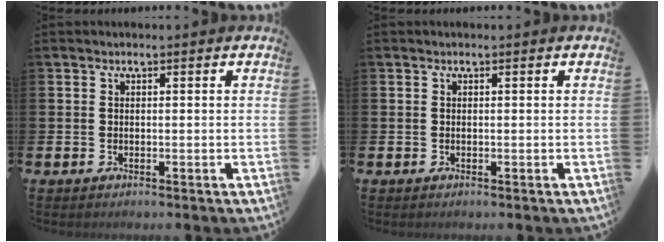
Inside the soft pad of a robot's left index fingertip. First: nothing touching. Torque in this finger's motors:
{"motor_torque": [-0.01, -0.01, -0.01, 0.01]}